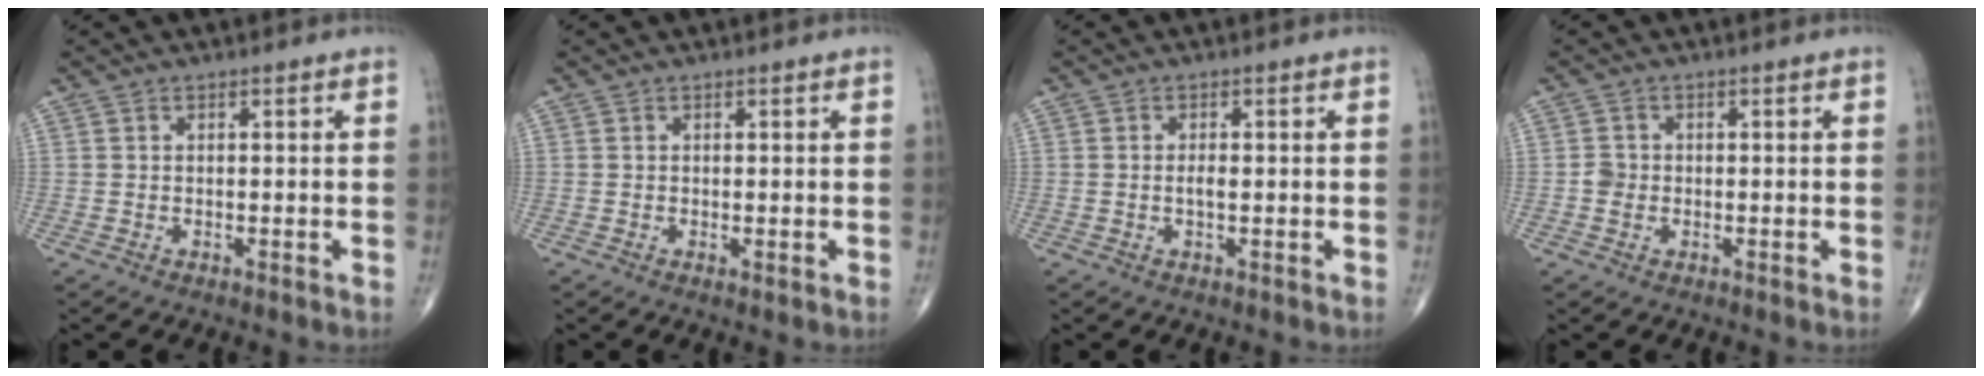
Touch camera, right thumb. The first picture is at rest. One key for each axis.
{"total": 0.6, "fx": 0.0, "fy": 0.2, "fz": 0.5, "tx": -0.013, "ty": -0.004, "tz": -0.002}
{"total": 1.4, "fx": -0.1, "fy": 0.5, "fz": 1.3, "tx": -0.026, "ty": 0.000, "tz": -0.003}
{"total": 2.0, "fx": -0.5, "fy": 1.7, "fz": 0.8, "tx": -0.009, "ty": 0.005, "tz": -0.010}